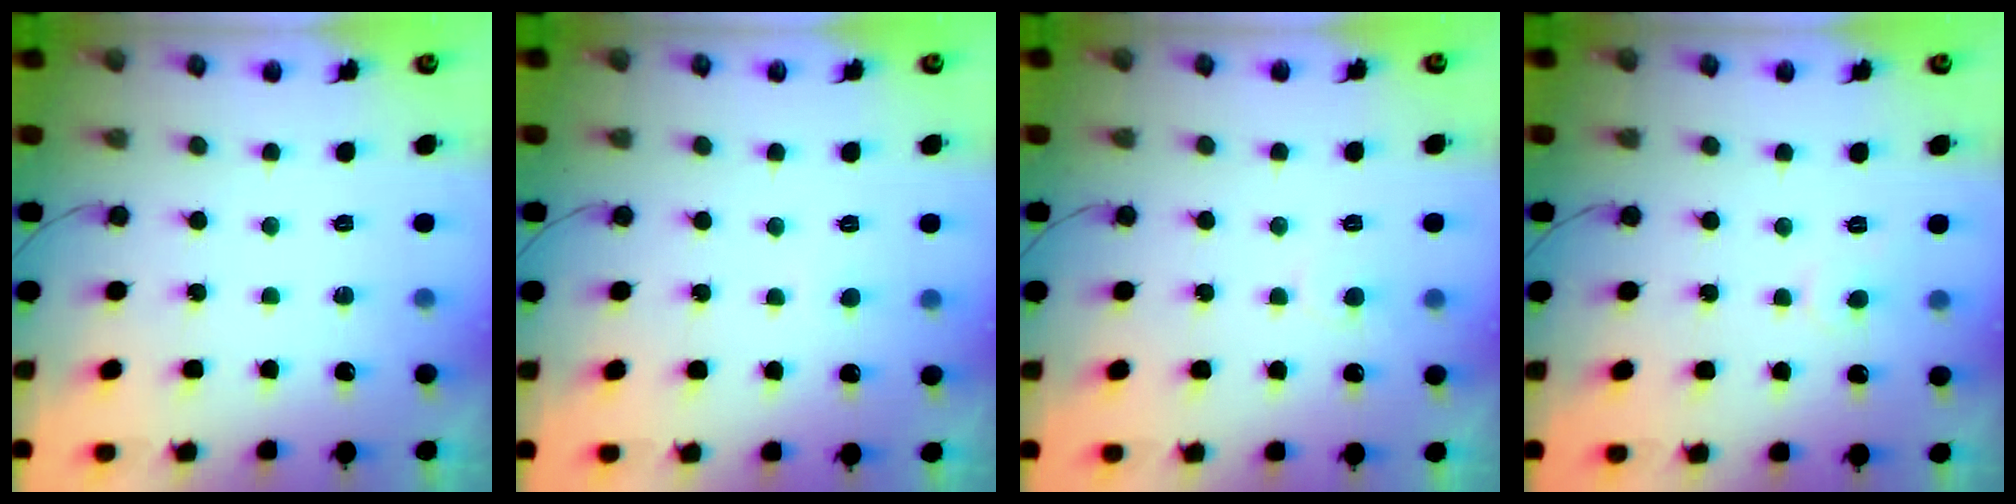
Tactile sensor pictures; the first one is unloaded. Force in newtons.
{"total": 1.8, "press": 1.8, "slide": 0.2}
{"total": 5.6, "press": 5.6, "slide": 0.3}
{"total": 2.9, "press": 2.9, "slide": 0.2}